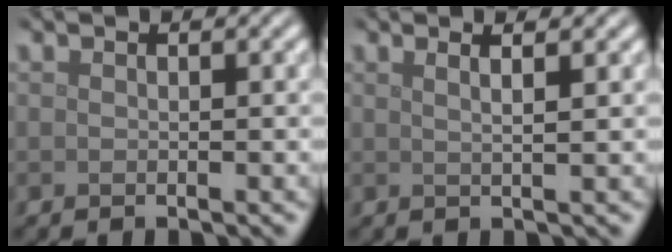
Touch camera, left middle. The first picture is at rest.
{"total": 3.0, "force": [1.6, 1.3, 2.2], "torque": [-0.007, 0.014, -0.010]}